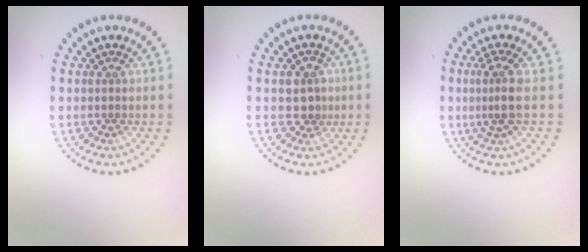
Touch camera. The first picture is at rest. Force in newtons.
{"total": 2.1, "press": 2.0, "slide": 0.8}
{"total": 2.5, "press": 1.8, "slide": 1.7}